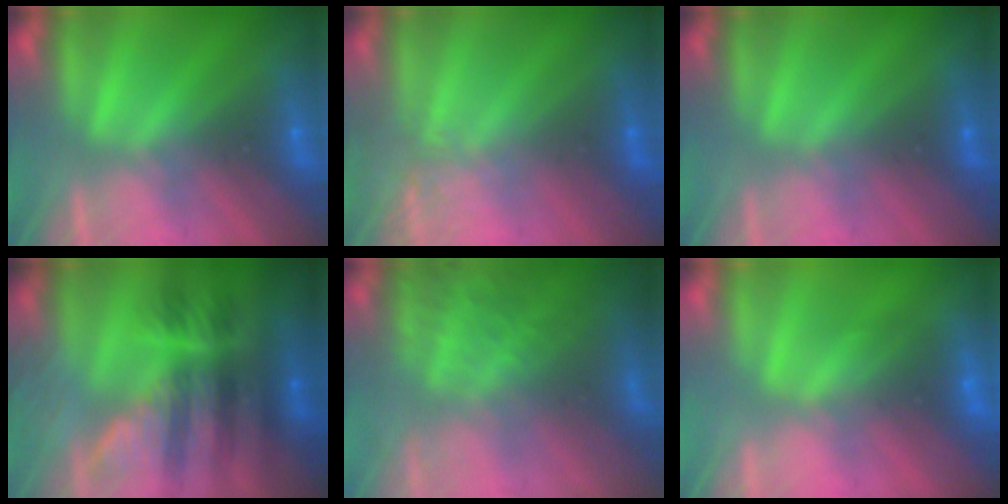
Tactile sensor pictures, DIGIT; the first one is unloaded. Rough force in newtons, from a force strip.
{"total": 2.2}
{"total": 2.4}
{"total": 6.7}
{"total": 11.4}
{"total": 2.6}